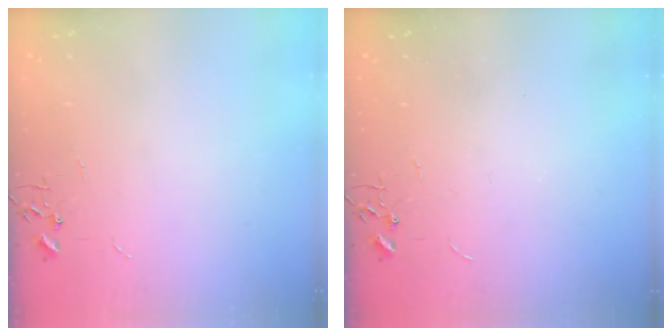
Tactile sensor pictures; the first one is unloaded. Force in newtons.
{"total": 0.0}